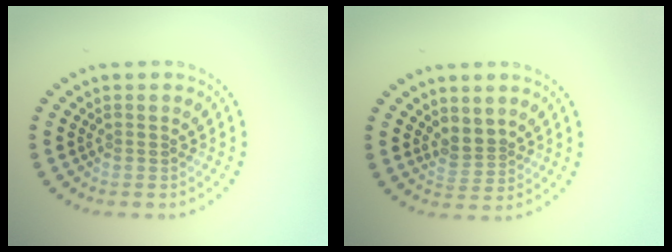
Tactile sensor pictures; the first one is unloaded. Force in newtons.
{"total": 2.0, "press": 1.6, "slide": 1.2}